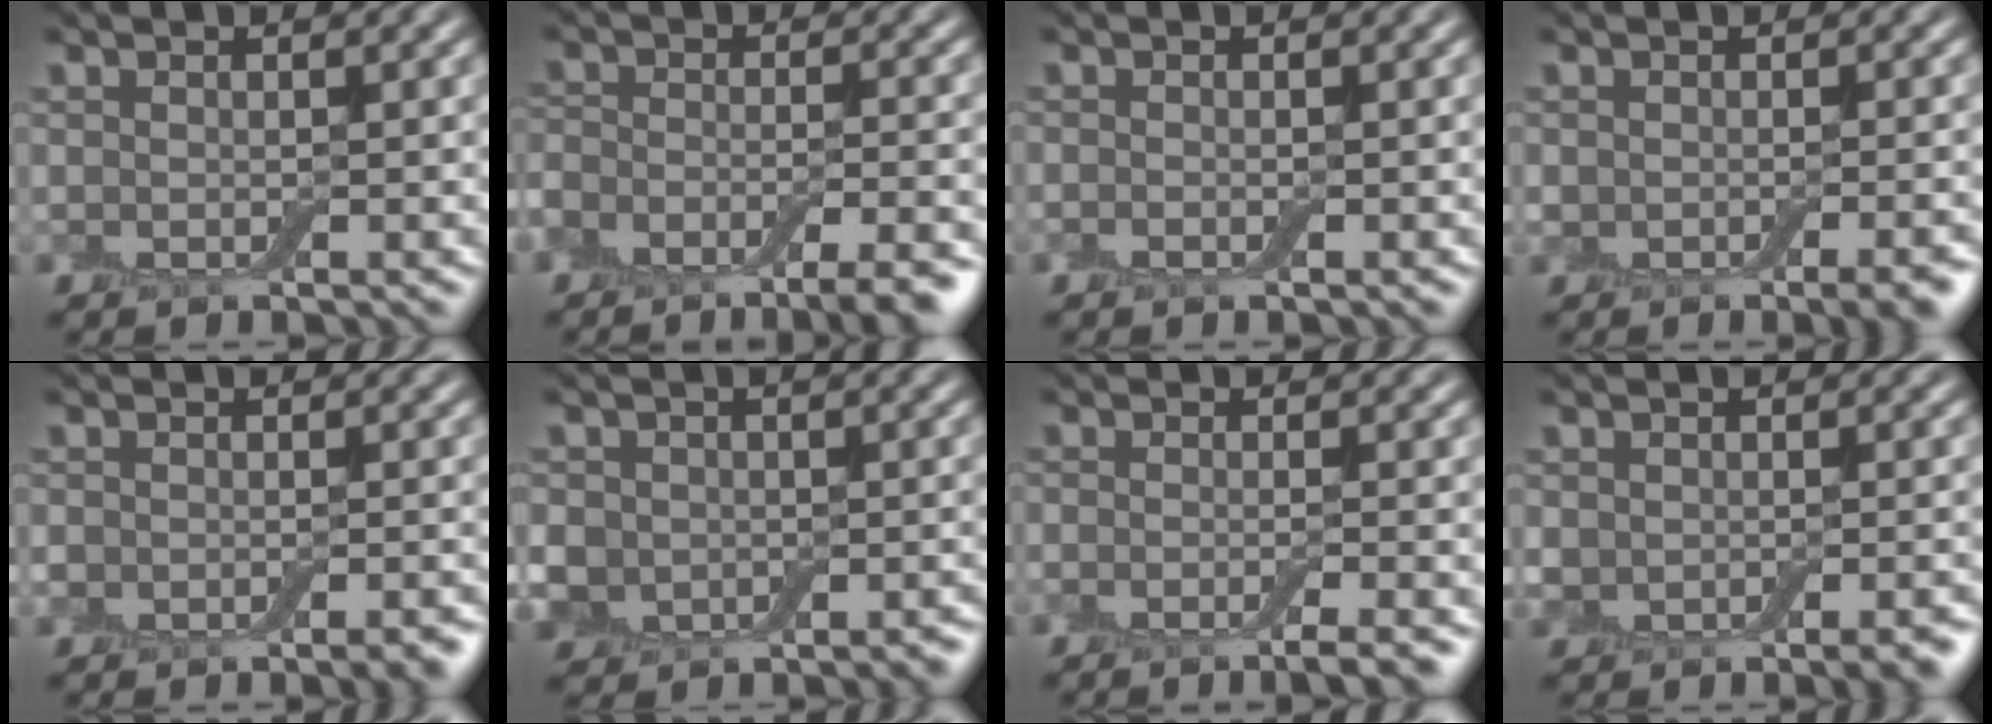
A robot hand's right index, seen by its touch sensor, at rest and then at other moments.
{"total": 8.0, "force": [-6.2, 2.6, 4.2], "torque": [-0.062, -0.005, -0.100]}
{"total": 0.5, "force": [-0.3, 0.3, 0.4], "torque": [-0.008, -0.002, -0.007]}
{"total": 3.6, "force": [-2.1, 1.5, 2.6], "torque": [-0.031, -0.008, -0.022]}
{"total": 3.9, "force": [-2.5, 2.1, 2.1], "torque": [-0.022, 0.005, -0.030]}
{"total": 6.5, "force": [-2.2, 5.6, 2.4], "torque": [-0.042, -0.011, -0.048]}
{"total": 3.3, "force": [-2.0, 0.7, 2.5], "torque": [-0.030, -0.004, -0.039]}
{"total": 3.8, "force": [-1.6, 2.5, 2.5], "torque": [-0.028, -0.012, -0.023]}